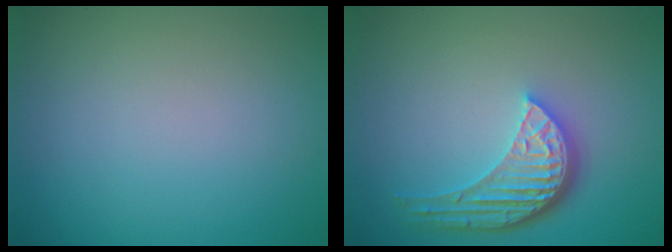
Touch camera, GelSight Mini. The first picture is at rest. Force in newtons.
{"total": 5.3, "press": 3.9, "slide": 3.5}